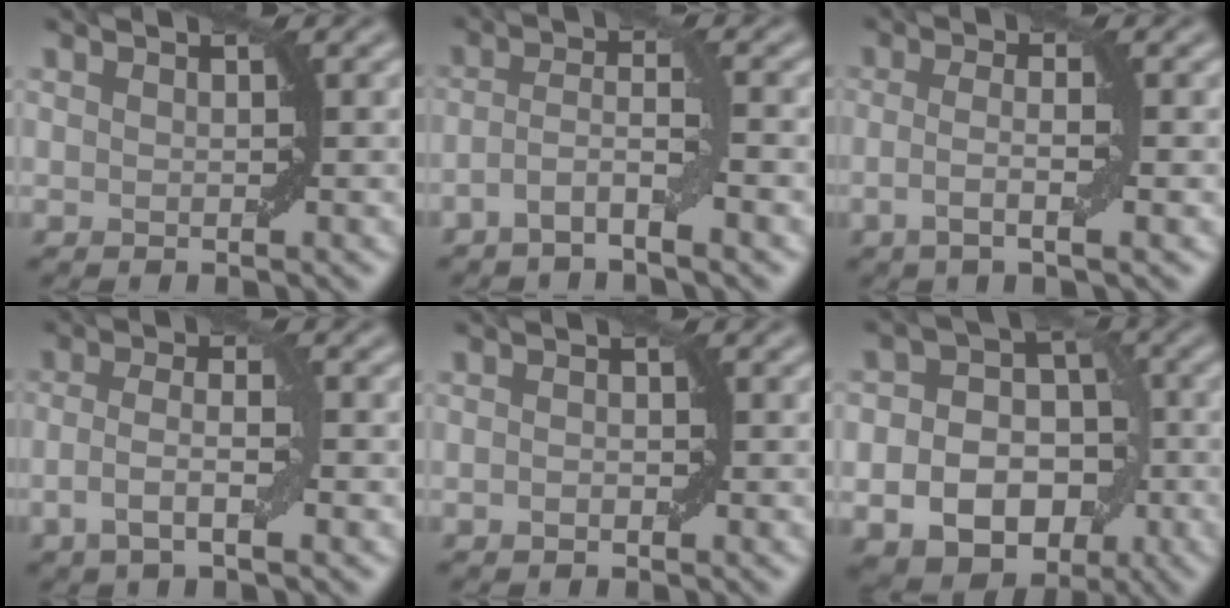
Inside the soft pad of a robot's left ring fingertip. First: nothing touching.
{"total": 3.4, "force": [-1.7, 0.4, 2.9], "torque": [-0.055, 0.008, -0.043]}
{"total": 3.0, "force": [-0.7, 0.6, 2.8], "torque": [-0.054, -0.003, -0.018]}
{"total": 3.5, "force": [-1.2, 0.9, 3.2], "torque": [-0.062, 0.005, -0.027]}
{"total": 0.9, "force": [-0.3, 0.5, 0.7], "torque": [-0.012, 0.002, -0.006]}
{"total": 11.2, "force": [-3.3, 8.7, 6.4], "torque": [-0.057, -0.022, -0.064]}